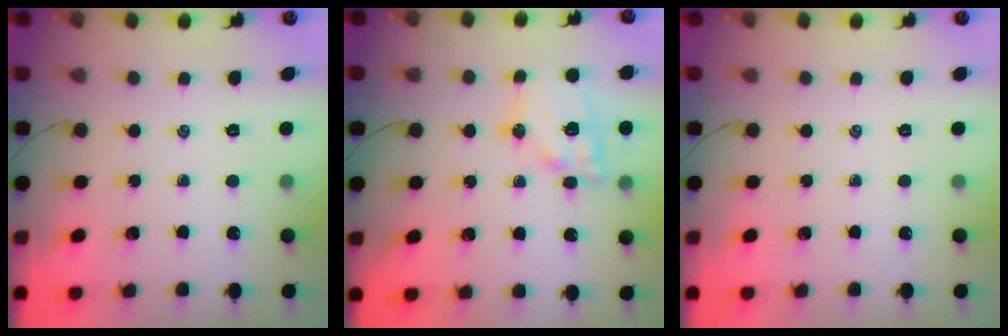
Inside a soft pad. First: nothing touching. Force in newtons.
{"total": 14.4, "press": 14.1, "slide": 2.8}
{"total": 0.0}